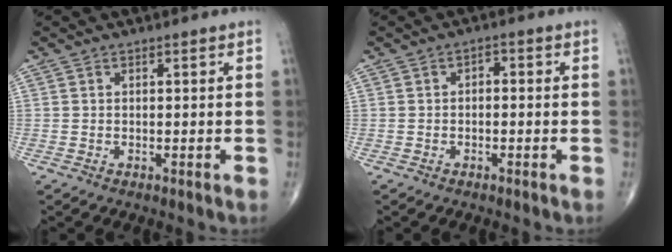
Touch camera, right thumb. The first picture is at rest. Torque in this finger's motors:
{"motor_torque": [0.00, -0.23, 0.34, 0.02, 0.00]}